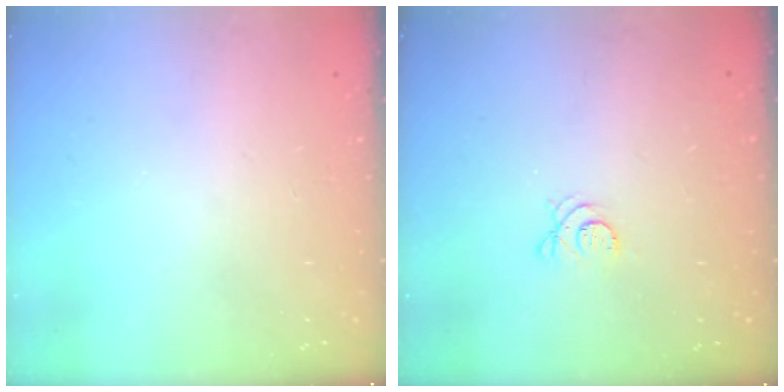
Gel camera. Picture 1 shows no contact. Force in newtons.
{"total": 3.5, "press": 3.4, "slide": 0.7}